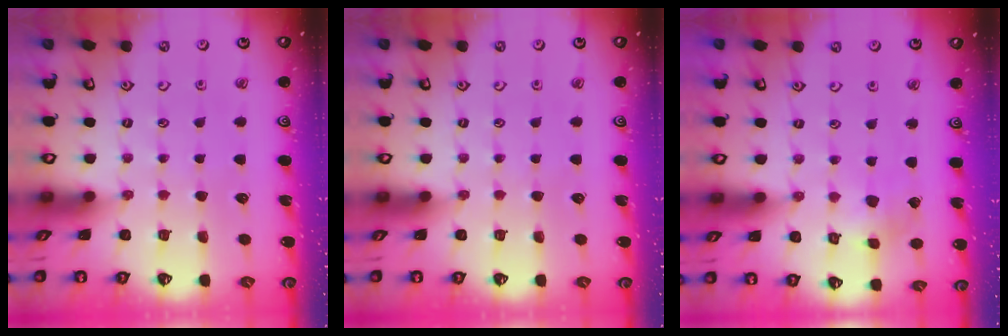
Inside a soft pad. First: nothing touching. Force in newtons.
{"total": 0.0}
{"total": 3.0, "press": 3.0, "slide": 0.4}